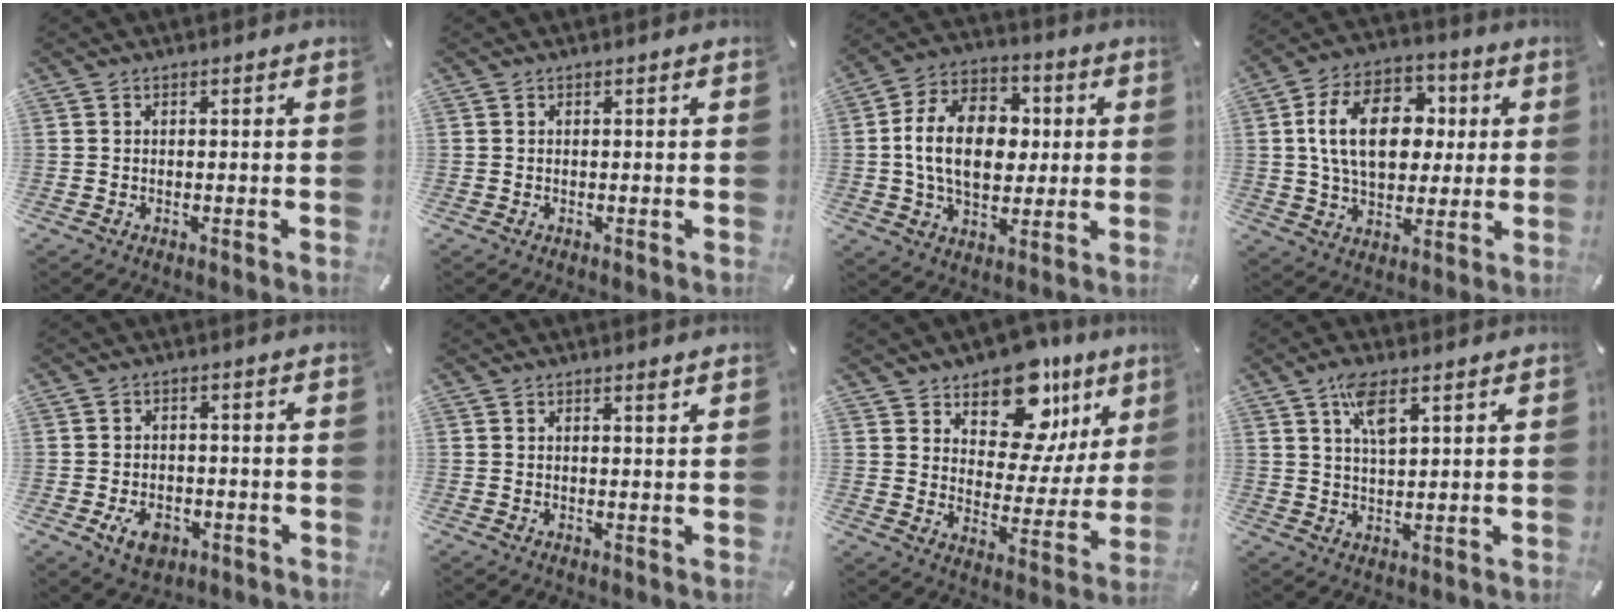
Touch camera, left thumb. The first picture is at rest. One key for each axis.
{"total": 0.0}
{"total": 16.0, "fx": 0.3, "fy": 11.5, "fz": 11.1, "tx": -0.216, "ty": 0.018, "tz": 0.004}
{"total": 17.3, "fx": 2.4, "fy": 11.9, "fz": 12.3, "tx": -0.223, "ty": 0.014, "tz": 0.039}
{"total": 5.9, "fx": -2.4, "fy": 4.3, "fz": 3.4, "tx": -0.063, "ty": 0.007, "tz": -0.045}
{"total": 1.3, "fx": 0.9, "fy": 0.1, "fz": 0.9, "tx": -0.018, "ty": -0.001, "tz": 0.016}
{"total": 15.3, "fx": 11.1, "fy": 8.2, "fz": 6.5, "tx": -0.102, "ty": -0.088, "tz": 0.197}
{"total": 6.4, "fx": 3.4, "fy": 2.5, "fz": 4.8, "tx": -0.087, "ty": -0.003, "tz": 0.058}